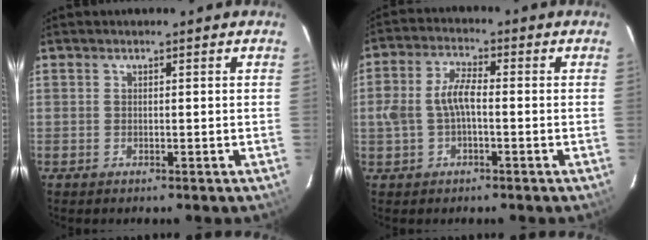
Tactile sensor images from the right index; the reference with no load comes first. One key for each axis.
{"total": 6.3, "fx": -0.9, "fy": 3.0, "fz": 5.5, "tx": -0.115, "ty": 0.014, "tz": -0.016}